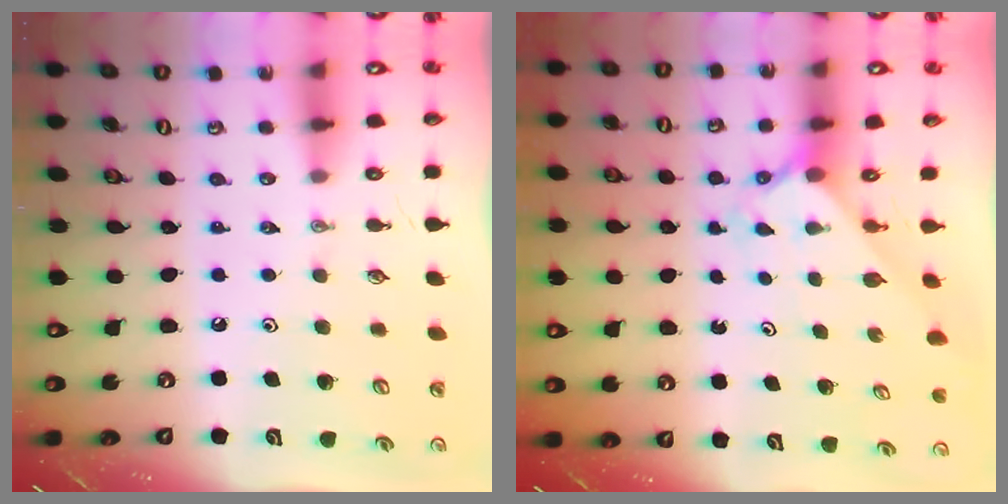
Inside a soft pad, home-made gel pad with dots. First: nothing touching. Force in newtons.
{"total": 2.0, "press": 2.0, "slide": 0.2}